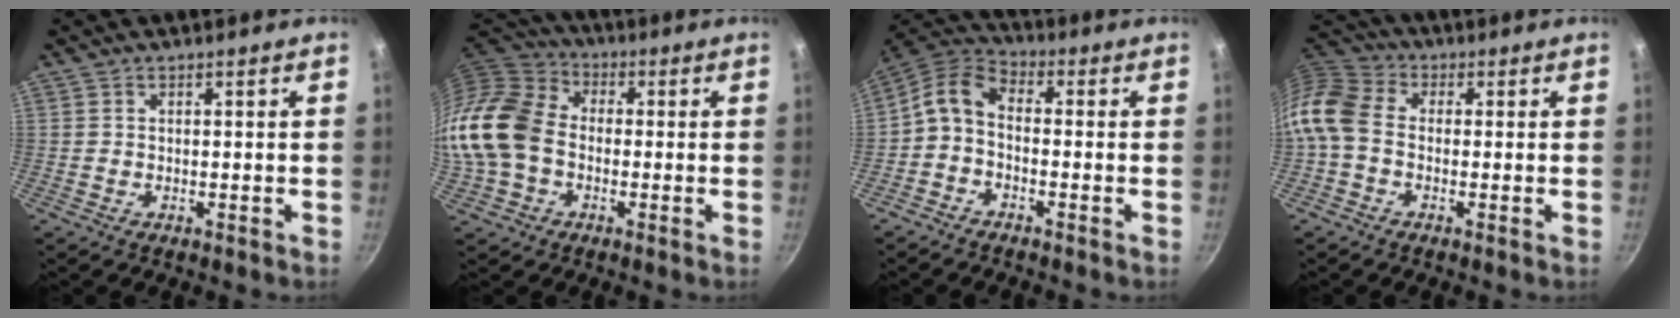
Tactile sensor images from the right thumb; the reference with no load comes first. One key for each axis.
{"total": 16.6, "fx": -2.2, "fy": 12.5, "fz": 10.7, "tx": -0.204, "ty": 0.034, "tz": -0.057}
{"total": 7.1, "fx": -1.6, "fy": 4.5, "fz": 5.2, "tx": -0.113, "ty": 0.042, "tz": -0.046}
{"total": 10.1, "fx": -1.9, "fy": 7.3, "fz": 6.8, "tx": -0.136, "ty": 0.034, "tz": -0.059}